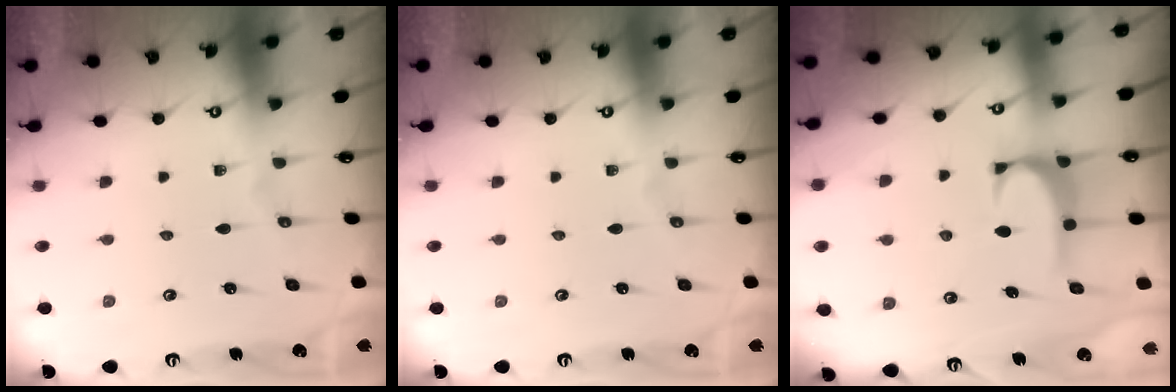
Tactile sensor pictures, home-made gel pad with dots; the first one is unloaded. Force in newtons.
{"total": 0.0}
{"total": 1.1, "press": 0.8, "slide": 0.8}